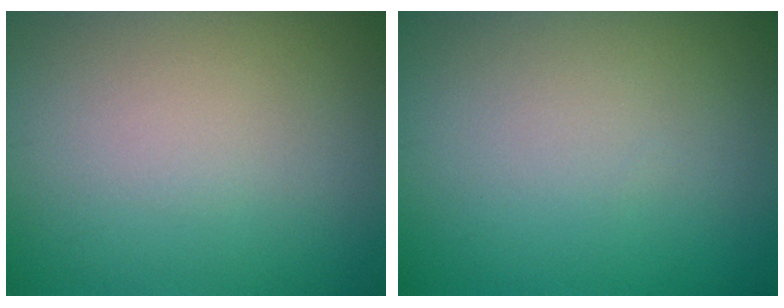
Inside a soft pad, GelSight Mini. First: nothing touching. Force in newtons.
{"total": 0.0}